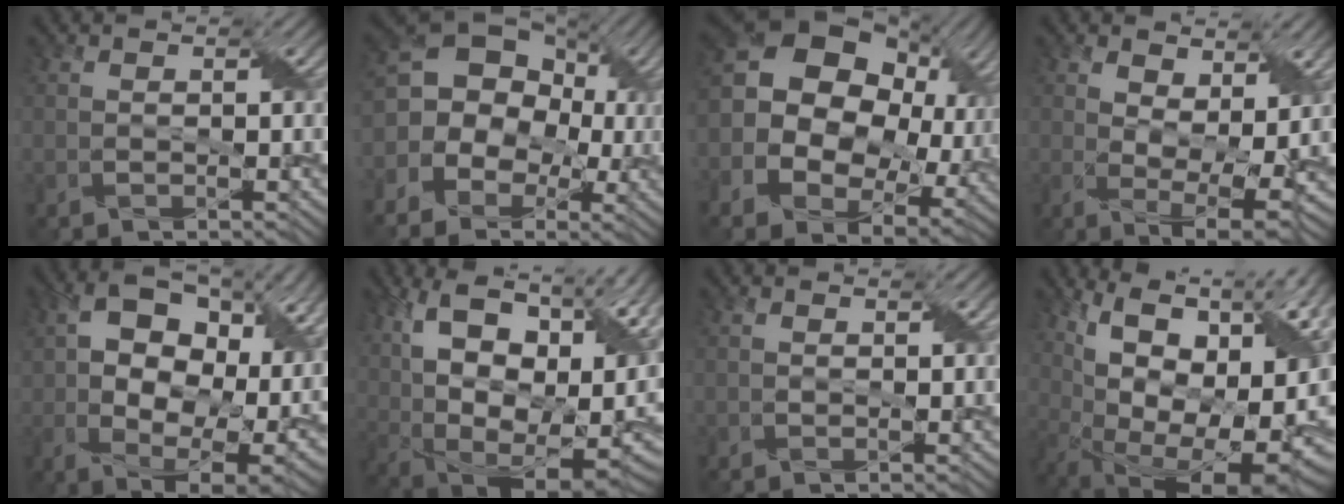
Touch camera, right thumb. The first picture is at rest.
{"total": 14.4, "force": [-0.7, 11.7, 8.3], "torque": [-0.182, 0.016, -0.031]}
{"total": 18.4, "force": [1.1, 14.2, 11.7], "torque": [-0.258, -0.002, 0.039]}
{"total": 6.7, "force": [2.4, 2.8, 5.6], "torque": [-0.113, -0.010, 0.046]}
{"total": 18.3, "force": [3.6, 11.8, 13.6], "torque": [-0.224, 0.013, 0.073]}
{"total": 20.4, "force": [6.4, 11.2, 15.8], "torque": [-0.273, 0.044, 0.127]}
{"total": 0.9, "force": [0.5, 0.4, 0.6], "torque": [-0.013, 0.001, 0.012]}
{"total": 19.5, "force": [3.0, 9.9, 16.5], "torque": [-0.223, 0.025, 0.077]}